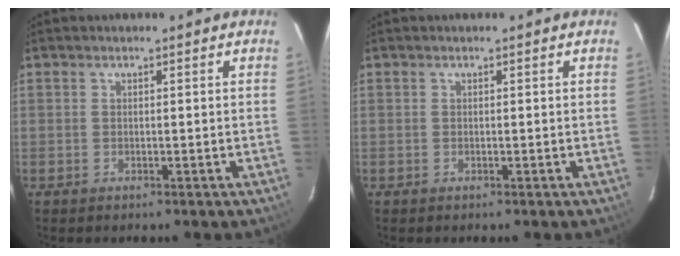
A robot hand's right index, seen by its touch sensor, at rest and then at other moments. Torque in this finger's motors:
{"motor_torque": [-0.01, 0.01, 0.01, 0.00]}